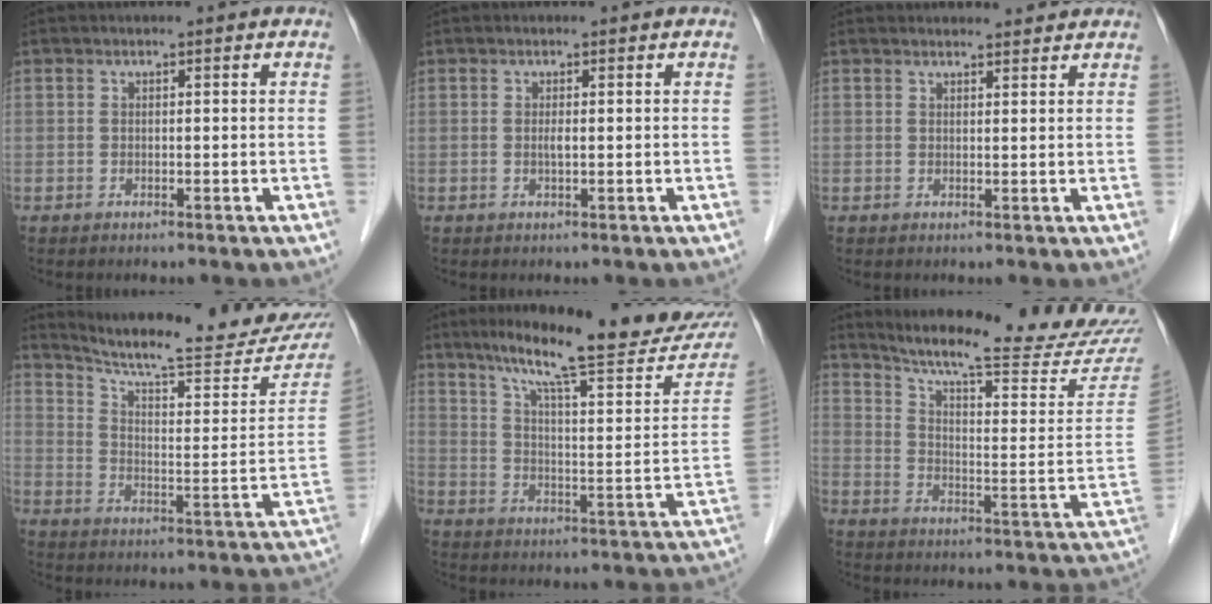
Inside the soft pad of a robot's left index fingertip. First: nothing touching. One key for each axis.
{"total": 0.8, "fx": 0.1, "fy": 0.1, "fz": 0.8, "tx": -0.019, "ty": -0.001, "tz": 0.001}
{"total": 5.1, "fx": 5.0, "fy": 0.9, "fz": 0.7, "tx": -0.007, "ty": 0.016, "tz": 0.056}
{"total": 22.8, "fx": 20.8, "fy": 2.5, "fz": 8.9, "tx": -0.131, "ty": -0.053, "tz": 0.276}
{"total": 23.4, "fx": 19.4, "fy": 2.0, "fz": 12.9, "tx": -0.188, "ty": -0.032, "tz": 0.268}
{"total": 23.7, "fx": 22.0, "fy": 0.4, "fz": 8.8, "tx": -0.136, "ty": -0.085, "tz": 0.286}